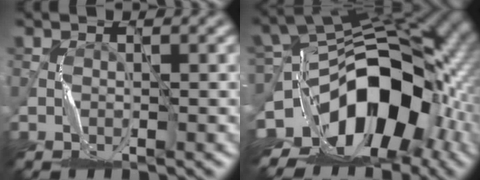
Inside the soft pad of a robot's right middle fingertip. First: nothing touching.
{"total": 15.4, "force": [-6.0, 9.6, 10.4], "torque": [-0.133, 0.007, -0.108]}